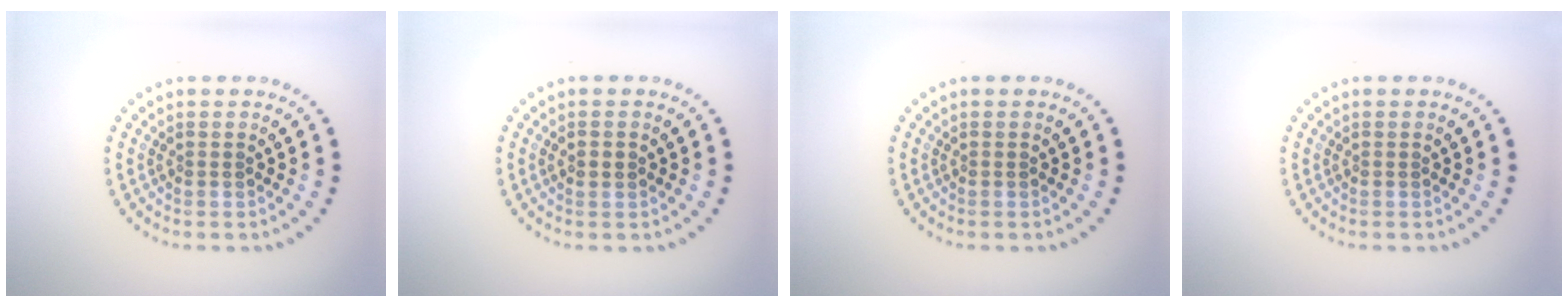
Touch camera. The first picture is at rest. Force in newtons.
{"total": 1.2, "press": 1.2, "slide": 0.1}
{"total": 0.0}
{"total": 0.0}